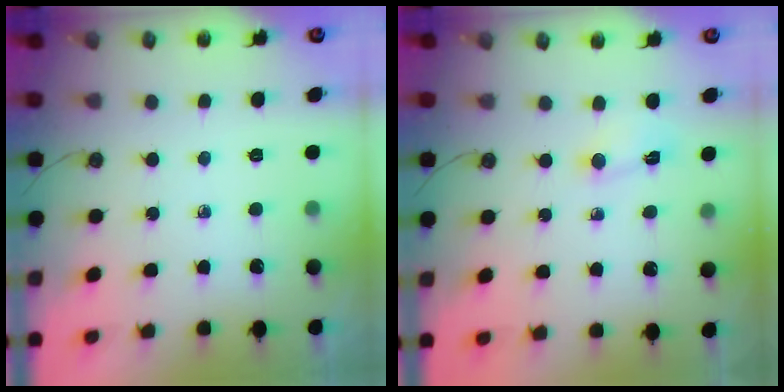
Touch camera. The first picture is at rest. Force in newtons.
{"total": 3.8, "press": 3.7, "slide": 0.4}